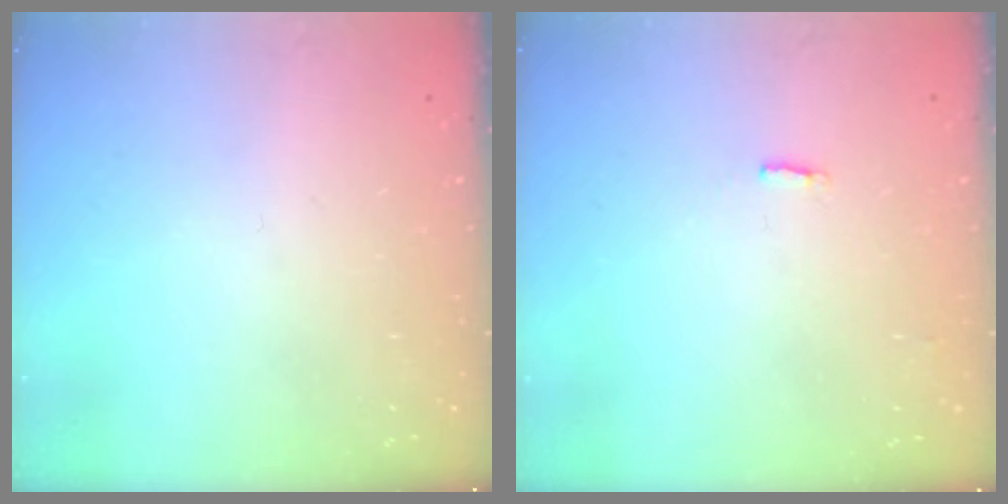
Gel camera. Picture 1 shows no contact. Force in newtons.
{"total": 2.2, "press": 2.1, "slide": 0.5}